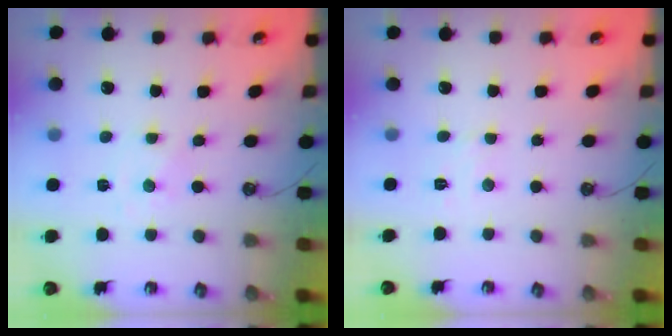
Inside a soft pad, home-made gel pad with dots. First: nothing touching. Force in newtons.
{"total": 5.7, "press": 5.7, "slide": 0.7}